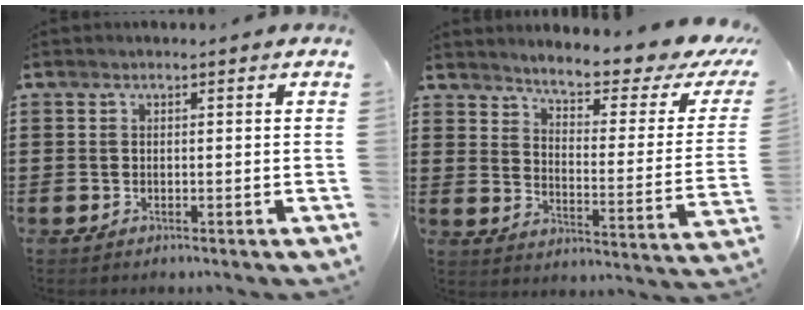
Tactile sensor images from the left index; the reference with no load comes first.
{"total": 5.1, "force": [4.5, 0.0, 2.4], "torque": [-0.063, -0.041, 0.068]}